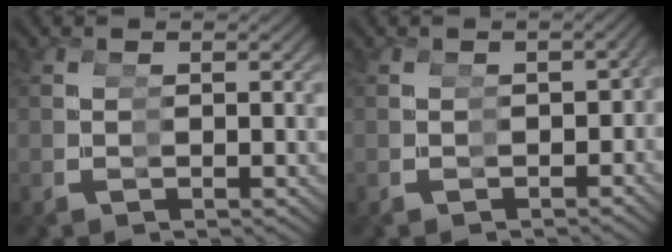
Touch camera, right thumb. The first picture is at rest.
{"total": 1.8, "force": [-0.8, 1.3, 1.0], "torque": [-0.010, -0.006, -0.008]}